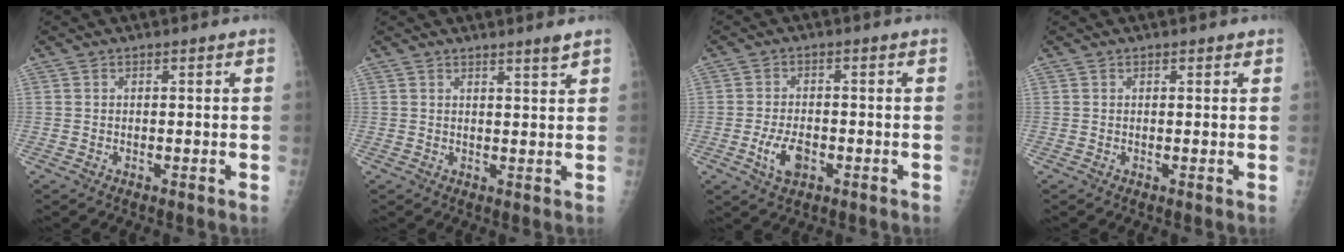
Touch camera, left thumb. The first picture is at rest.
{"total": 2.2, "force": [1.8, -0.1, 1.3], "torque": [-0.016, -0.017, 0.029]}
{"total": 5.4, "force": [-2.0, 3.1, 4.0], "torque": [-0.073, 0.007, -0.033]}
{"total": 0.8, "force": [0.6, 0.4, 0.4], "torque": [0.001, -0.002, 0.004]}